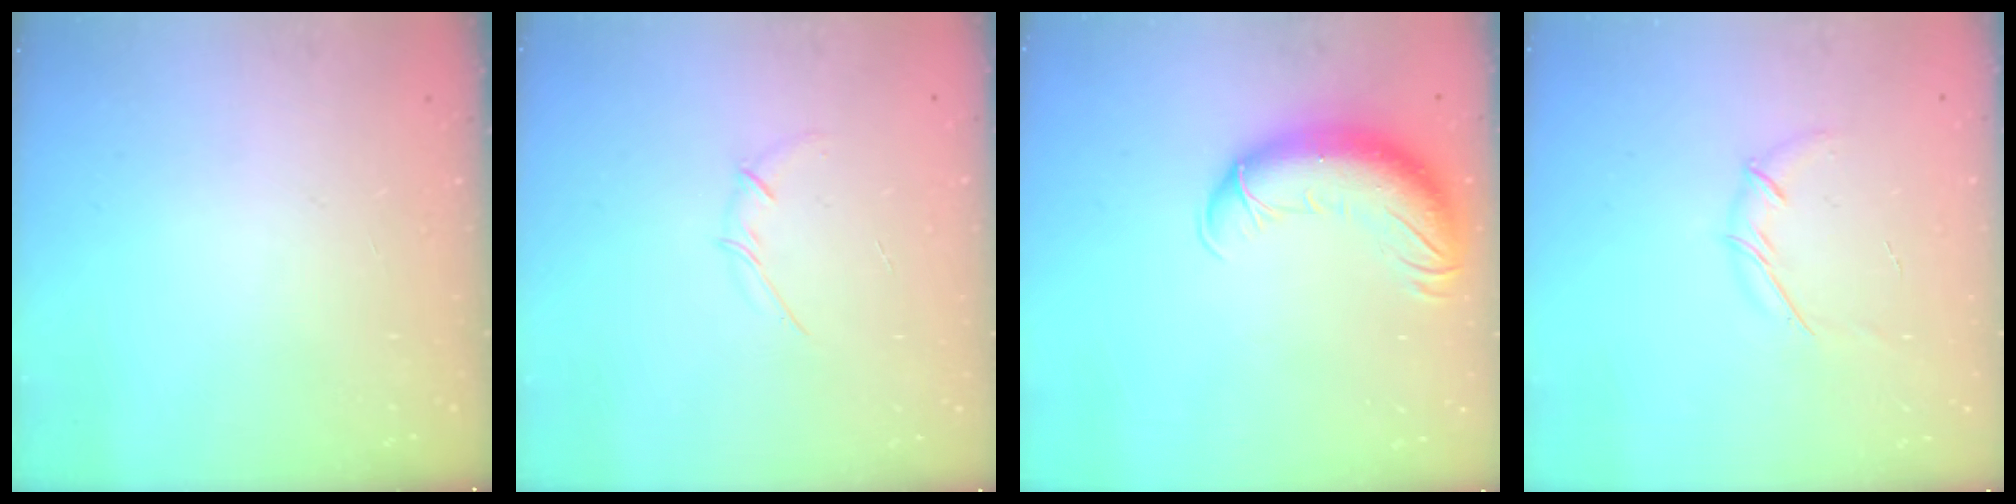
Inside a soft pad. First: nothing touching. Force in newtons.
{"total": 2.7, "press": 2.6, "slide": 0.8}
{"total": 14.5, "press": 14.2, "slide": 3.1}
{"total": 5.4, "press": 5.4, "slide": 0.6}